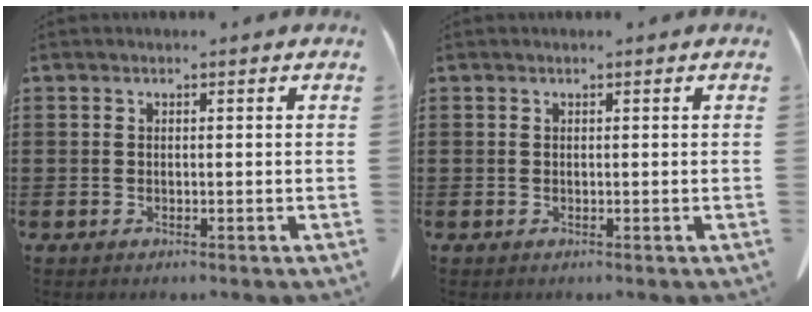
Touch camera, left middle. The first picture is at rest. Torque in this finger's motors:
{"motor_torque": [0.00, 0.03, 0.00, 0.00]}